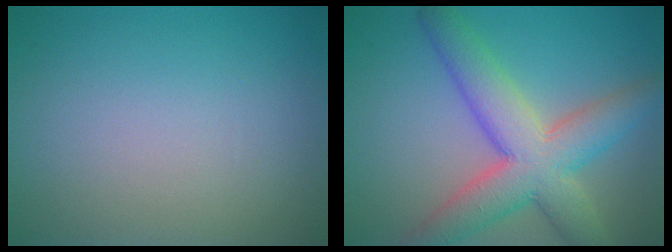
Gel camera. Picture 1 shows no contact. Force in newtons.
{"total": 8.2, "press": 8.1, "slide": 0.4}